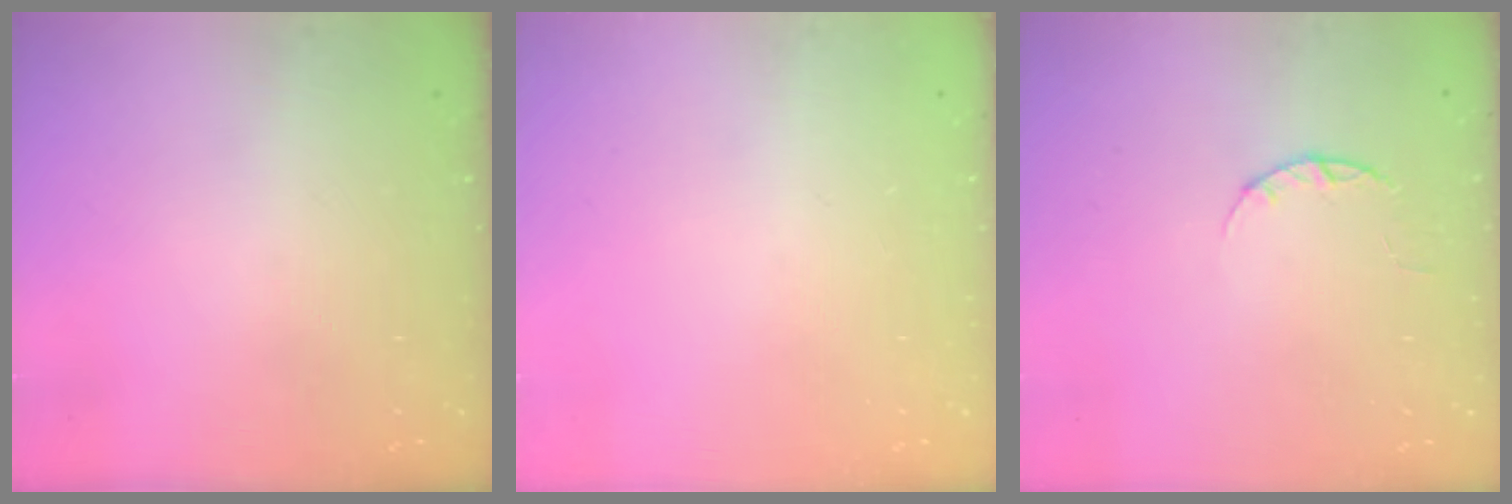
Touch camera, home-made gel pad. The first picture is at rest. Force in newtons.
{"total": 0.0}
{"total": 2.4, "press": 2.3, "slide": 0.4}